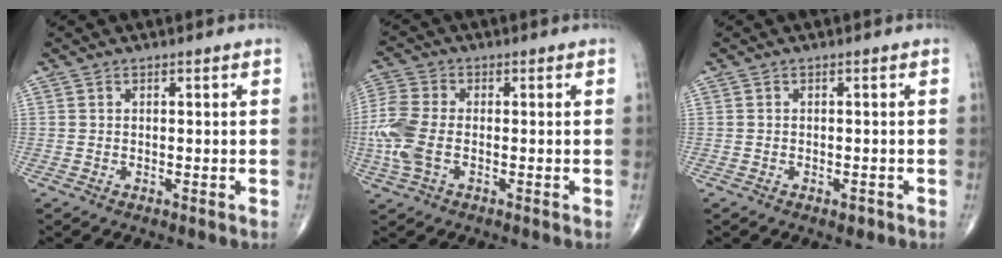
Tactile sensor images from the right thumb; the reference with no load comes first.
{"total": 9.1, "force": [-1.7, 5.3, 7.3], "torque": [-0.196, 0.010, -0.039]}
{"total": 1.0, "force": [-0.6, 0.5, 0.6], "torque": [-0.008, 0.000, -0.008]}